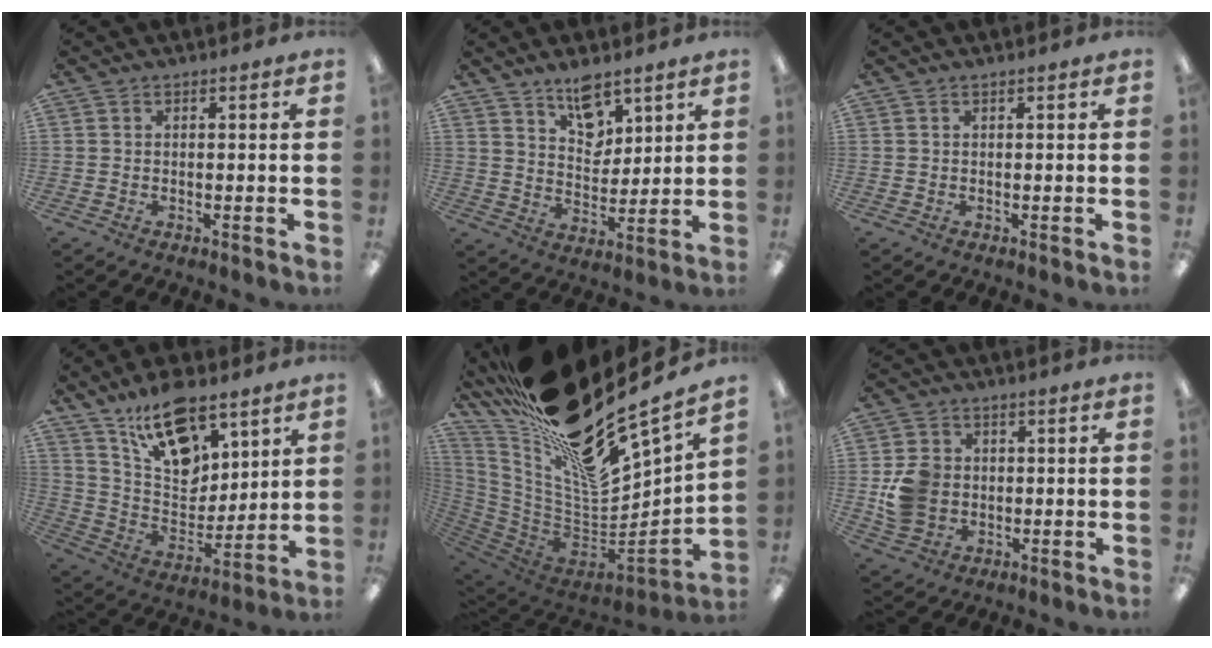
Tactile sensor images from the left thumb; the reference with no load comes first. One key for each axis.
{"total": 9.4, "fx": 7.0, "fy": 4.9, "fz": 3.9, "tx": -0.051, "ty": -0.041, "tz": 0.125}
{"total": 0.0}
{"total": 17.3, "fx": 11.6, "fy": 8.7, "fz": 9.5, "tx": -0.167, "ty": -0.059, "tz": 0.210}
{"total": 26.9, "fx": 18.4, "fy": 9.2, "fz": 17.4, "tx": -0.275, "ty": -0.148, "tz": 0.325}
{"total": 8.4, "fx": -0.3, "fy": 7.2, "fz": 4.3, "tx": -0.079, "ty": 0.015, "tz": 0.002}